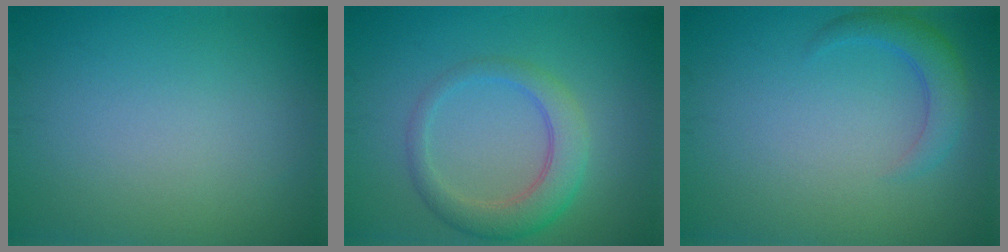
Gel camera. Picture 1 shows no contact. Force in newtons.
{"total": 4.0, "press": 4.0, "slide": 0.1}
{"total": 2.7, "press": 2.6, "slide": 0.3}